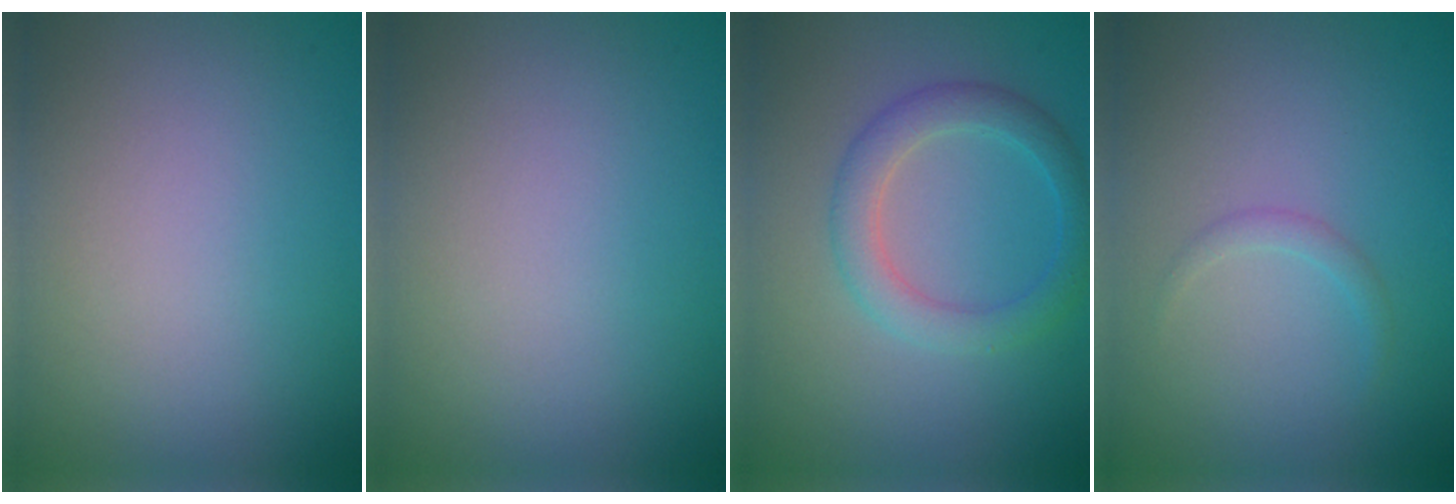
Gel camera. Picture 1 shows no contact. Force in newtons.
{"total": 0.0}
{"total": 3.3, "press": 3.3, "slide": 0.1}
{"total": 0.9, "press": 0.9, "slide": 0.1}